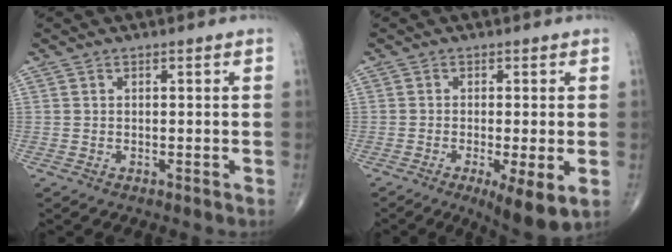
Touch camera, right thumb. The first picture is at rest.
{"total": 7.6, "force": [-2.5, 1.7, 7.0], "torque": [-0.111, -0.020, -0.039]}